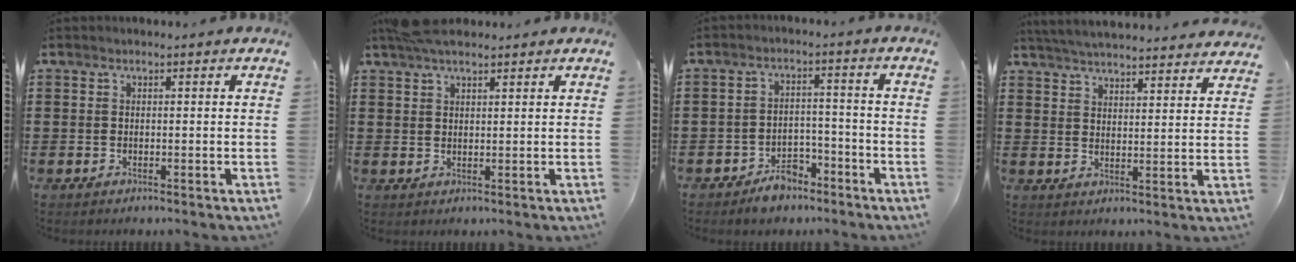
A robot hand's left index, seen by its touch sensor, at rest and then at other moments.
{"total": 4.3, "force": [3.3, 1.5, 2.3], "torque": [-0.054, 0.006, 0.062]}
{"total": 4.7, "force": [-4.1, 2.0, 1.3], "torque": [-0.021, 0.017, -0.077]}
{"total": 5.0, "force": [4.9, -0.4, 0.8], "torque": [-0.033, -0.026, 0.087]}